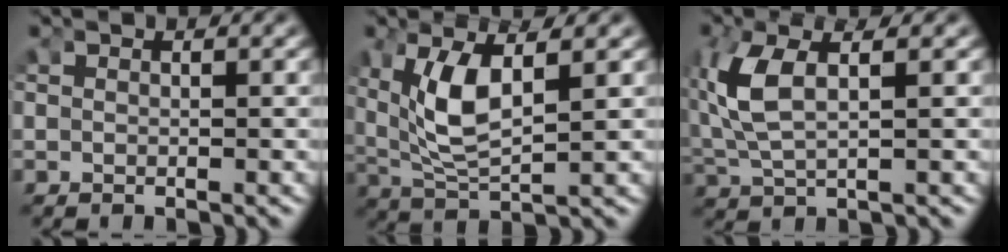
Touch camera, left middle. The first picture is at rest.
{"total": 5.3, "force": [1.3, 2.4, 4.6], "torque": [-0.115, -0.015, 0.039]}
{"total": 4.2, "force": [1.0, 1.9, 3.6], "torque": [-0.107, -0.012, 0.031]}